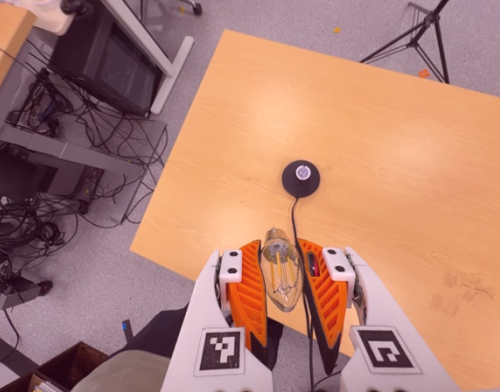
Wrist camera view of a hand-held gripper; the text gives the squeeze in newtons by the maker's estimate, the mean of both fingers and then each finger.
{"total": 20.6, "left": 22.3, "right": 18.9}